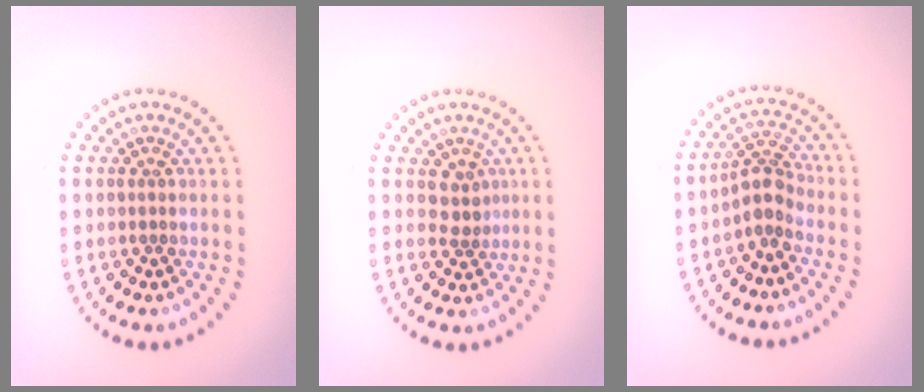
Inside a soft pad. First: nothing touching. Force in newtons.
{"total": 1.9, "press": 1.4, "slide": 1.2}
{"total": 2.7, "press": 2.0, "slide": 1.8}